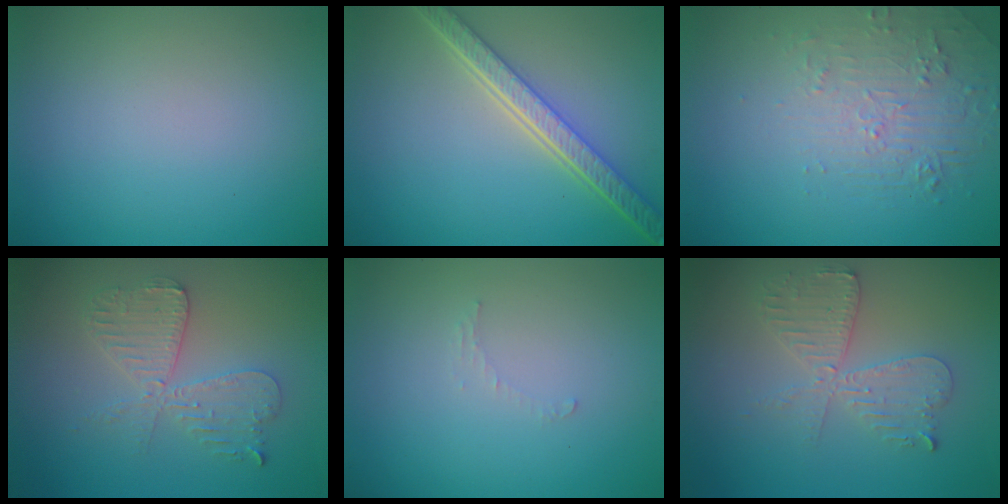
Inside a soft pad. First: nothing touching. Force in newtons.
{"total": 5.4, "press": 4.0, "slide": 3.6}
{"total": 2.2, "press": 1.3, "slide": 1.8}
{"total": 4.2, "press": 3.6, "slide": 2.2}
{"total": 0.7, "press": 0.7, "slide": 0.1}
{"total": 4.1, "press": 3.5, "slide": 2.1}